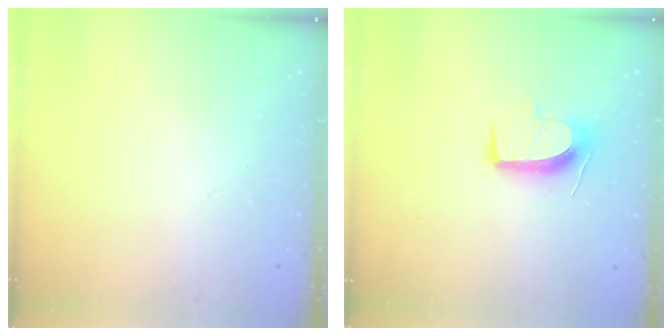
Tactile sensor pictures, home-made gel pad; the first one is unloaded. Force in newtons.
{"total": 10.9, "press": 10.9, "slide": 0.2}